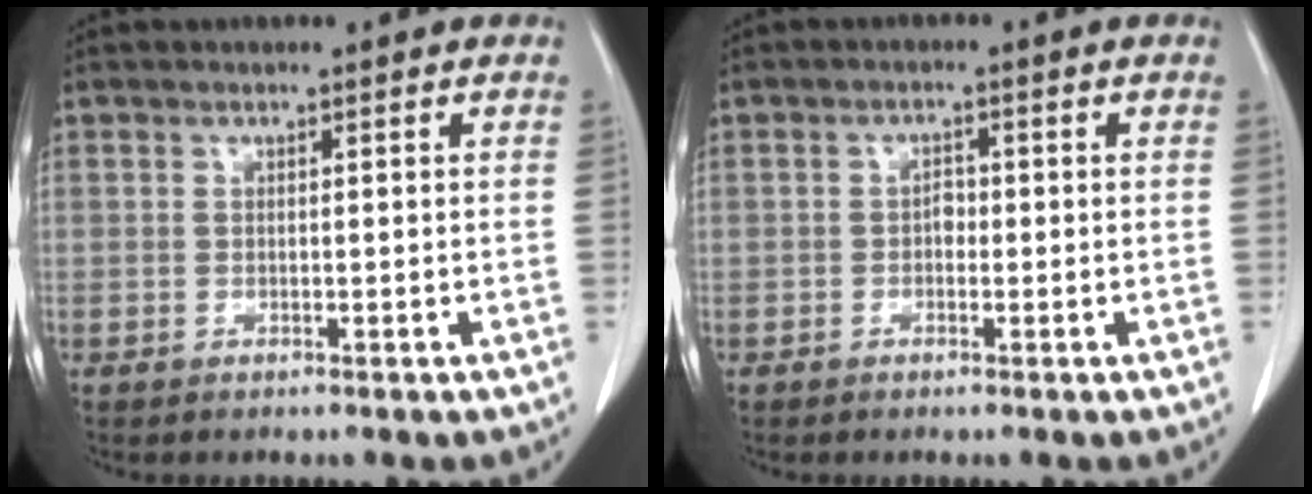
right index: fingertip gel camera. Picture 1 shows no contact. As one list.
[{"total": 1.5, "force": [-0.3, 1.0, 1.0], "torque": [-0.014, 0.005, -0.006]}]